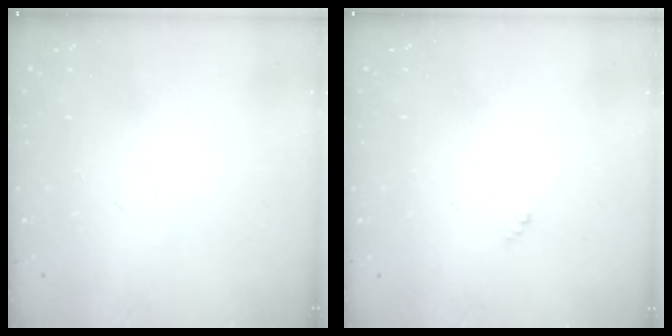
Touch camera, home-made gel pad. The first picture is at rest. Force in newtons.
{"total": 0.0}